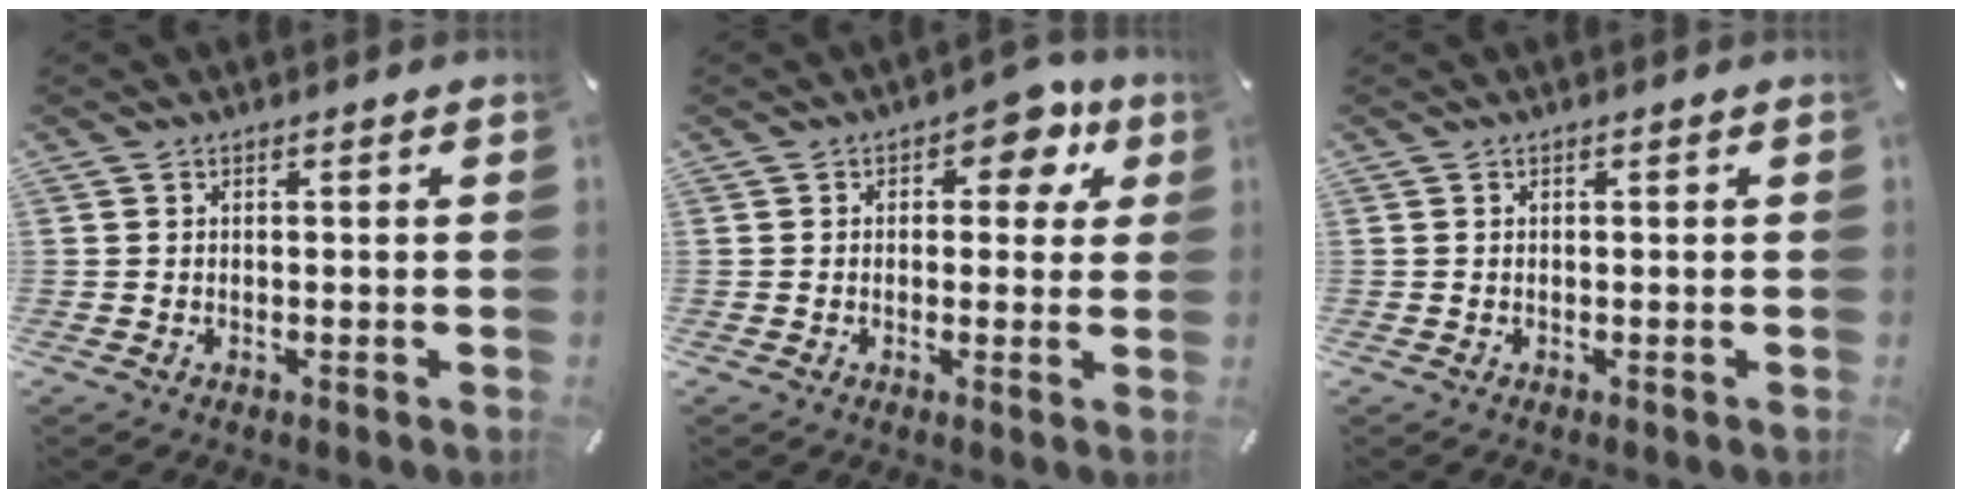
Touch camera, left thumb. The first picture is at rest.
{"total": 7.5, "force": [3.1, 4.6, 5.1], "torque": [-0.055, -0.011, 0.044]}
{"total": 0.0}